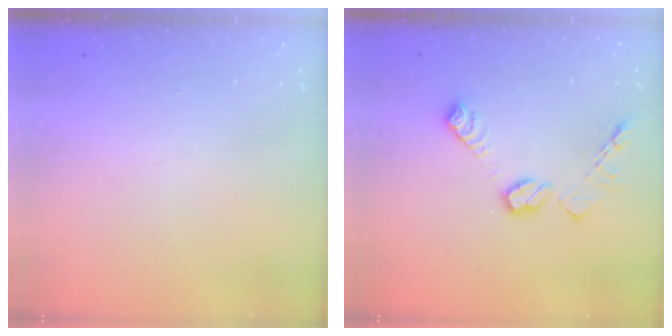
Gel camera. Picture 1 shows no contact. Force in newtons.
{"total": 10.8, "press": 10.8, "slide": 0.5}